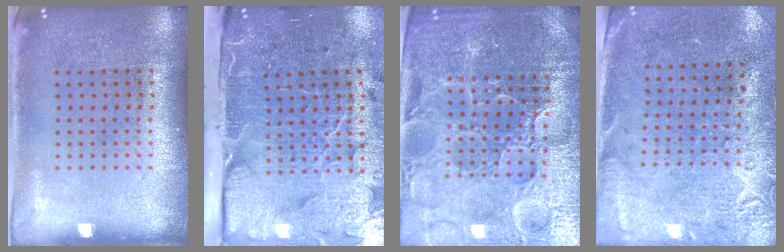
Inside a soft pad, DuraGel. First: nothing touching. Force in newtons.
{"total": 5.1, "press": 4.0, "slide": 3.1}
{"total": 5.2, "press": 4.9, "slide": 1.8}
{"total": 2.7, "press": 2.3, "slide": 1.4}